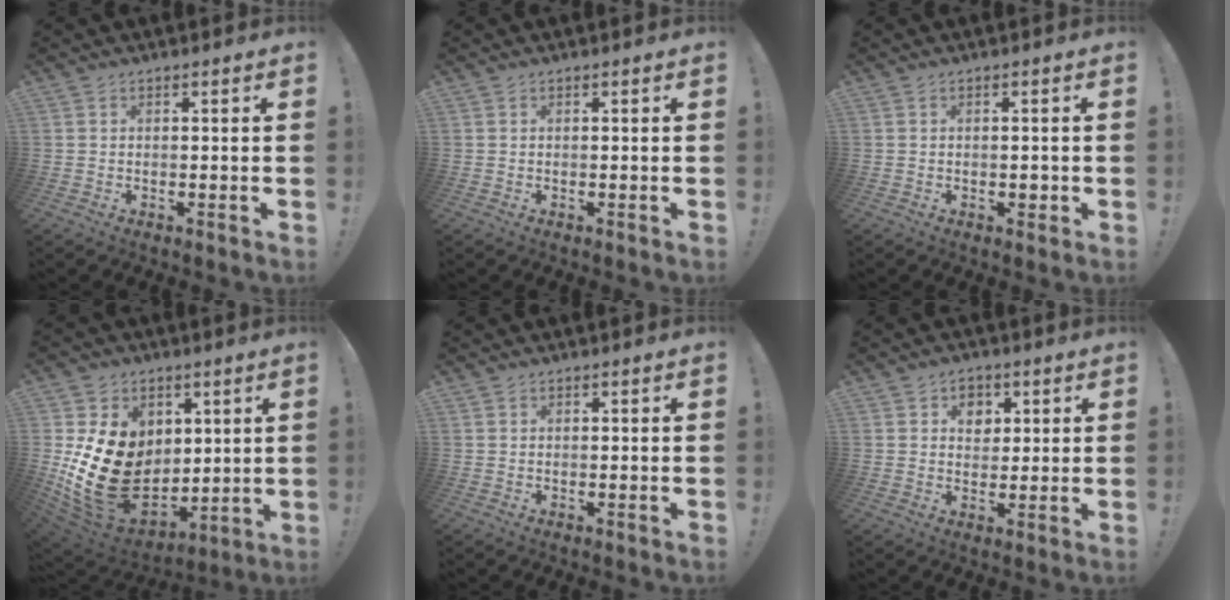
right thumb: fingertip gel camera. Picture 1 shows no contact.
{"total": 0.0}
{"total": 1.6, "force": [-0.4, 1.2, 1.0], "torque": [-0.021, 0.007, -0.006]}
{"total": 23.2, "force": [1.6, 18.1, 14.5], "torque": [-0.279, -0.024, 0.062]}
{"total": 0.6, "force": [0.5, 0.4, 0.1], "torque": [0.006, -0.003, 0.008]}
{"total": 5.9, "force": [2.2, 5.1, 2.0], "torque": [-0.017, -0.013, 0.039]}